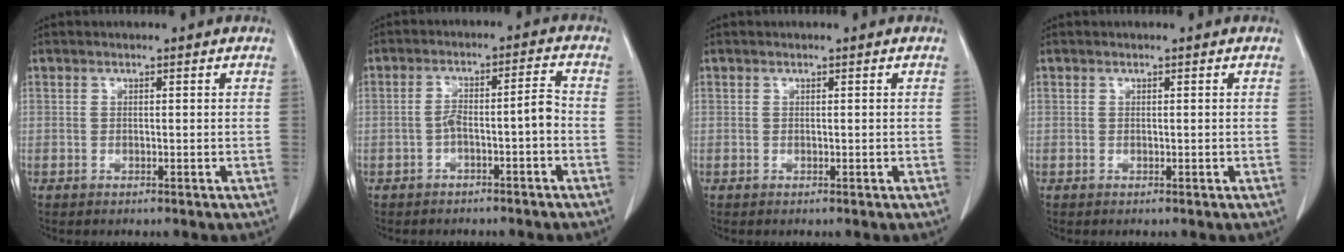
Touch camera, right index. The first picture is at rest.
{"total": 5.2, "force": [-1.7, 0.5, 4.9], "torque": [-0.082, 0.025, -0.025]}
{"total": 0.0}
{"total": 0.0}